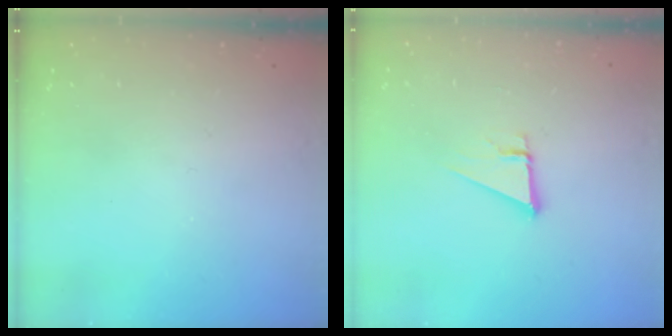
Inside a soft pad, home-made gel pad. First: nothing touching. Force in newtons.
{"total": 3.6, "press": 3.6, "slide": 0.3}